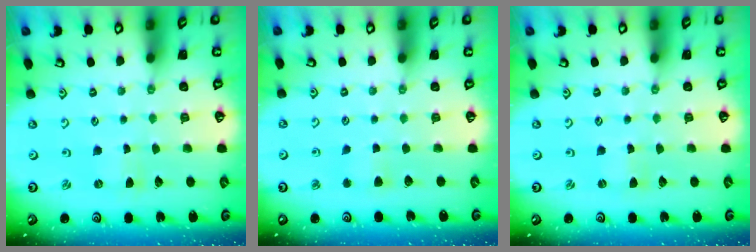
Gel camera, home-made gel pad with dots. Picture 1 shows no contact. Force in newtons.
{"total": 3.6, "press": 3.5, "slide": 0.7}
{"total": 0.0}